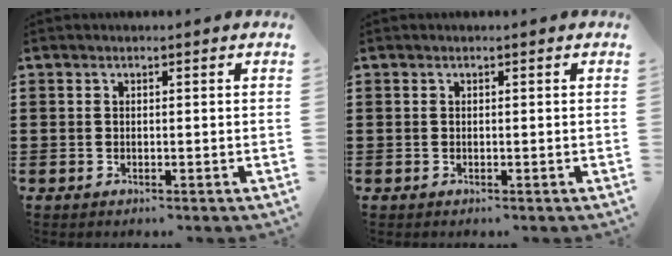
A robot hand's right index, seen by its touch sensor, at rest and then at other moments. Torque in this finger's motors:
{"motor_torque": [-0.70, 1.44, 0.00, 0.00]}